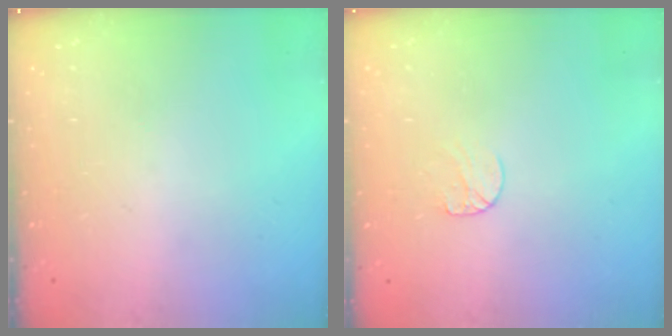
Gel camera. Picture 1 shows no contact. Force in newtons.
{"total": 5.1, "press": 5.1, "slide": 0.5}